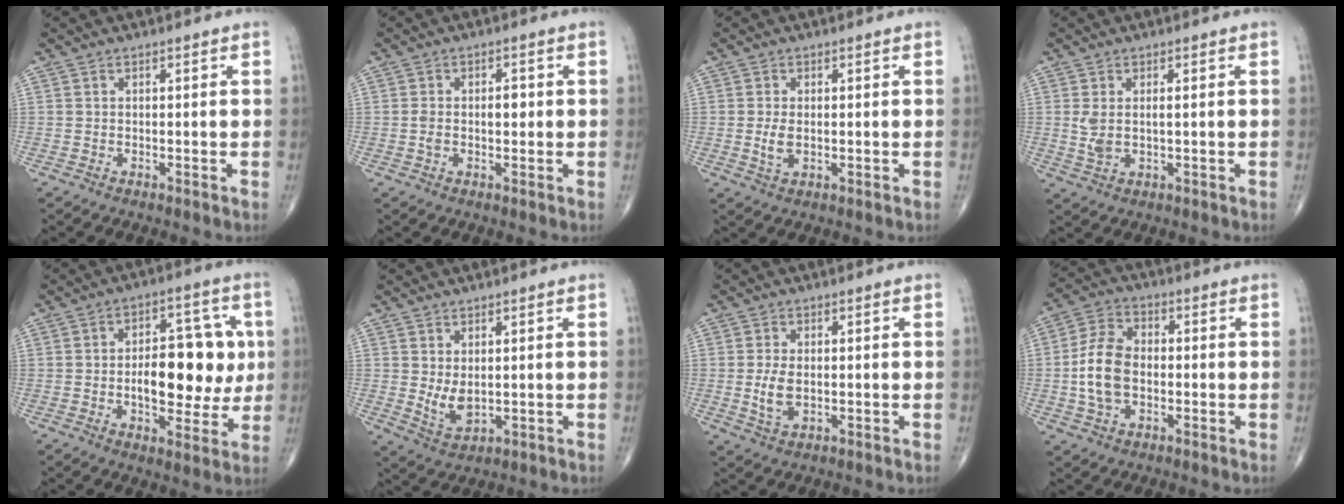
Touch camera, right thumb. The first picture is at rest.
{"total": 3.6, "force": [0.1, 2.0, 3.0], "torque": [-0.056, 0.010, 0.001]}
{"total": 3.1, "force": [-0.1, 1.7, 2.5], "torque": [-0.053, -0.006, 0.000]}
{"total": 4.2, "force": [0.5, 1.9, 3.7], "torque": [-0.086, 0.001, 0.015]}
{"total": 16.0, "force": [0.0, 8.4, 13.6], "torque": [-0.155, 0.018, 0.002]}
{"total": 4.6, "force": [0.7, 2.5, 3.7], "torque": [-0.063, -0.014, 0.024]}
{"total": 4.7, "force": [-0.1, 2.7, 3.9], "torque": [-0.078, -0.007, 0.000]}
{"total": 10.4, "force": [-0.9, 6.7, 7.9], "torque": [-0.149, 0.019, -0.023]}